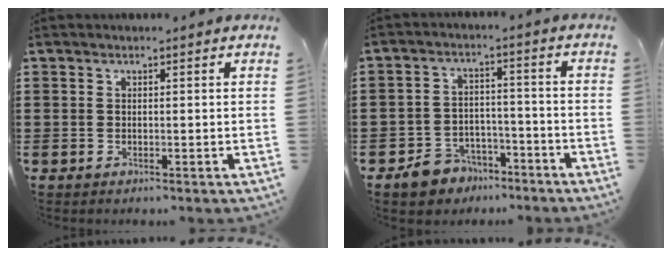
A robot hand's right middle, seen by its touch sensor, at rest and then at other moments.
{"total": 5.6, "force": [-4.9, 2.6, 0.5], "torque": [-0.021, 0.018, -0.100]}